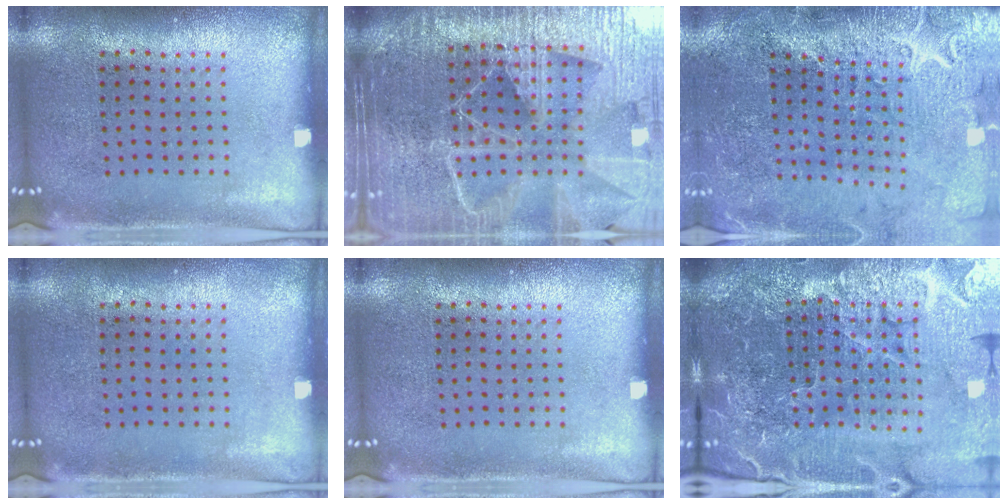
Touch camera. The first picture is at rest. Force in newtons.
{"total": 6.5, "press": 5.6, "slide": 3.4}
{"total": 3.1, "press": 3.1, "slide": 0.5}
{"total": 0.0}
{"total": 0.0}
{"total": 6.7, "press": 5.9, "slide": 3.1}